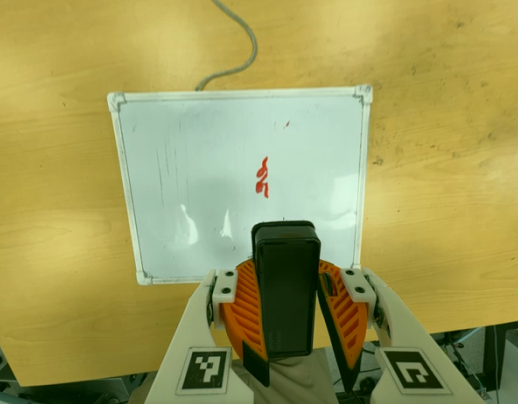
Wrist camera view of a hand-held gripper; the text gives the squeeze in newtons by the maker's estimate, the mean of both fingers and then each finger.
{"total": 9.1, "left": 9.3, "right": 8.9}